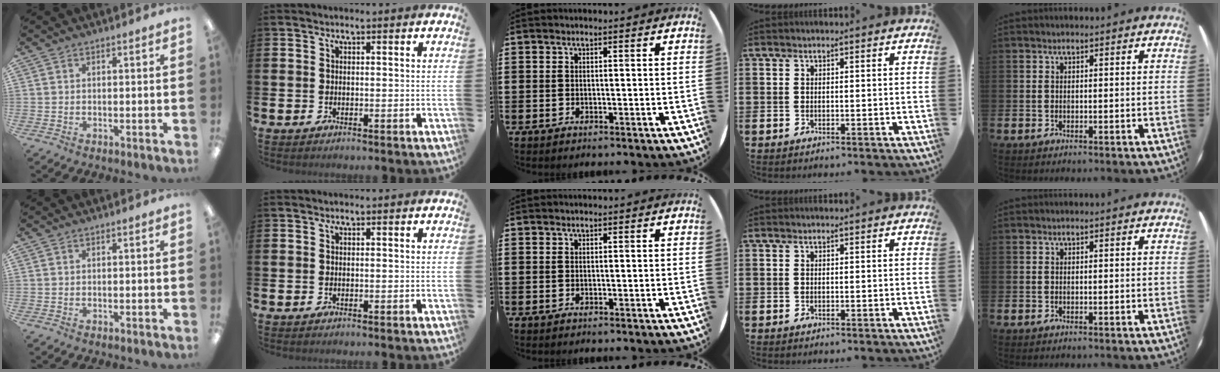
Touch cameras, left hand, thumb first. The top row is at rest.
{}